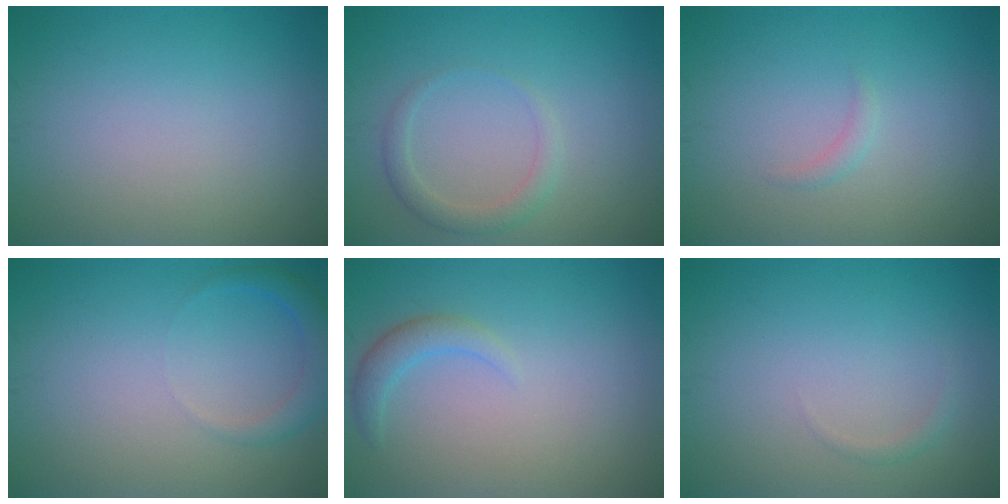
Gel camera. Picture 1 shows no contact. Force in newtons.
{"total": 1.9, "press": 1.9, "slide": 0.1}
{"total": 0.8, "press": 0.8, "slide": 0.1}
{"total": 2.2, "press": 2.2, "slide": 0.2}
{"total": 1.9, "press": 1.9, "slide": 0.2}
{"total": 0.7, "press": 0.7, "slide": 0.0}